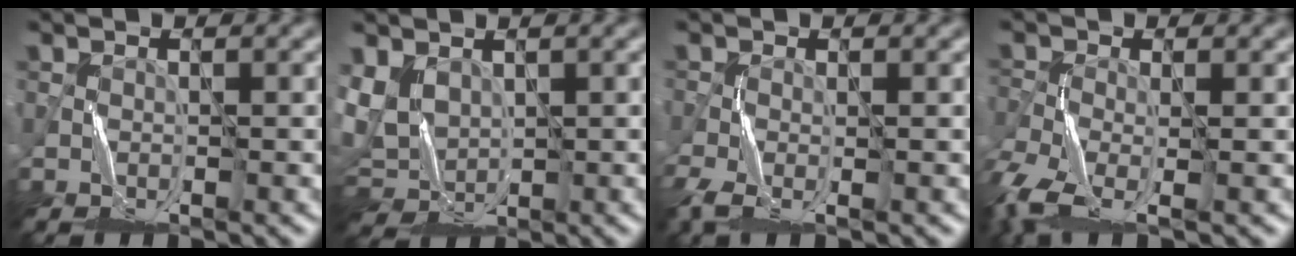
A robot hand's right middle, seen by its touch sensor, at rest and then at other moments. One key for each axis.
{"total": 4.4, "fx": 1.5, "fy": 3.3, "fz": 2.5, "tx": -0.067, "ty": -0.002, "tz": 0.030}
{"total": 3.1, "fx": -1.9, "fy": 1.2, "fz": 2.2, "tx": -0.060, "ty": -0.008, "tz": -0.039}
{"total": 6.0, "fx": -3.6, "fy": 2.6, "fz": 4.0, "tx": -0.104, "ty": -0.020, "tz": -0.080}